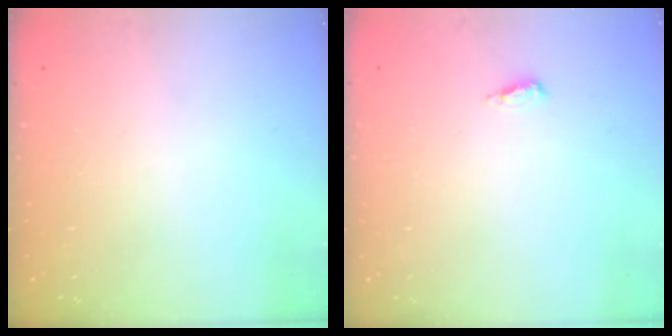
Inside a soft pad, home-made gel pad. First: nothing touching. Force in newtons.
{"total": 2.7, "press": 2.5, "slide": 1.0}